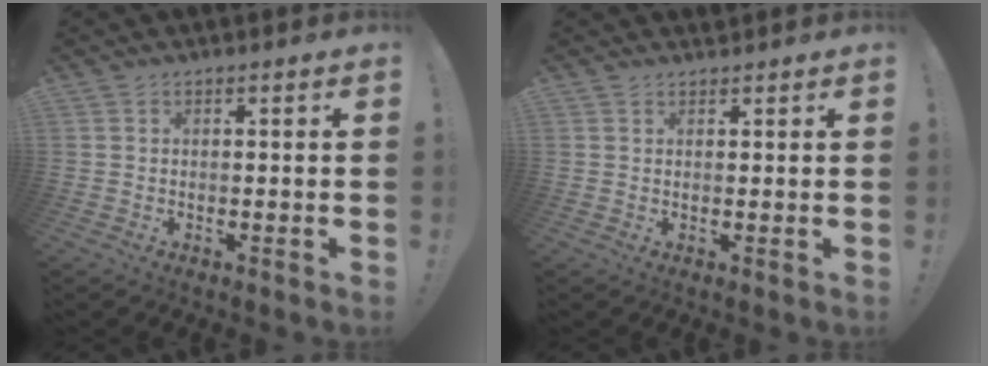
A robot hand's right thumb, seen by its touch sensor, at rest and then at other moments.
{"total": 1.2, "force": [1.2, 0.1, -0.1], "torque": [0.019, -0.007, 0.020]}